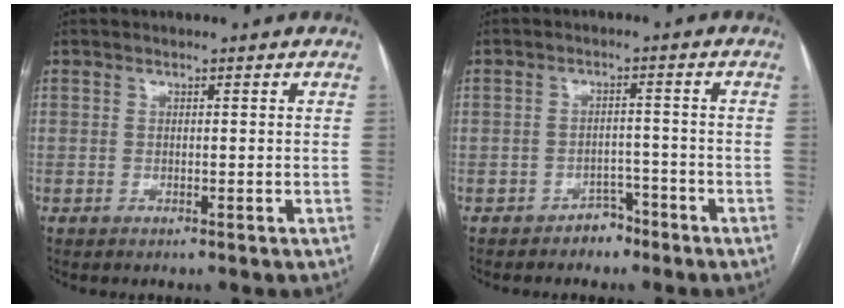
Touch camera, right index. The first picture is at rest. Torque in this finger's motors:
{"motor_torque": [-0.09, 0.09, -0.14, -0.07]}